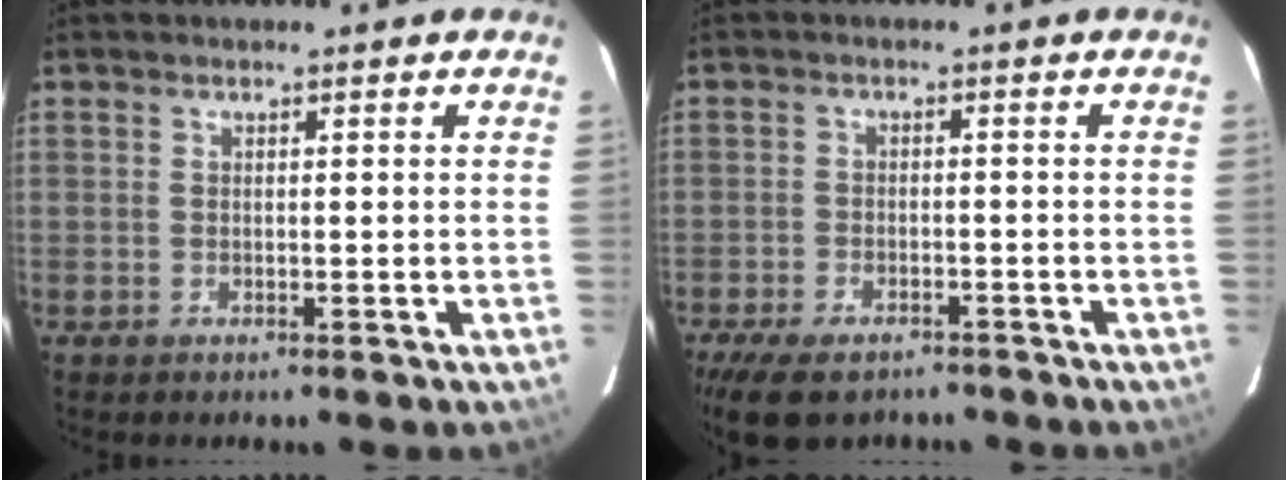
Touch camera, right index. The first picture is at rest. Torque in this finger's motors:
{"motor_torque": [0.98, -1.15, 0.25, -0.01]}